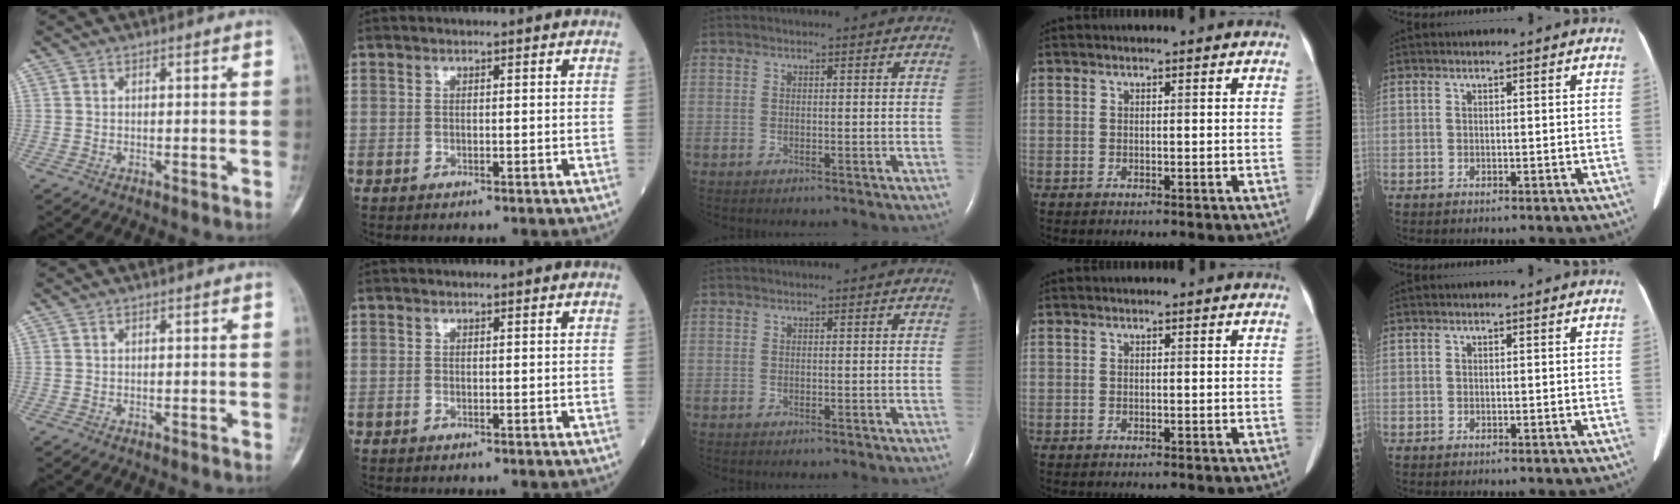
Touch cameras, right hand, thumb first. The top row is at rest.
{}